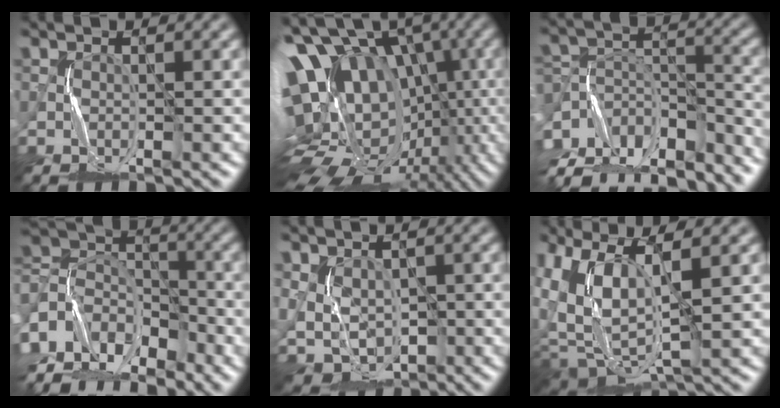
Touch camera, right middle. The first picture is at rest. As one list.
[{"total": 16.8, "force": [-0.1, 12.0, 11.8], "torque": [-0.187, 0.005, 0.036]}, {"total": 12.0, "force": [-10.0, 5.0, 4.6], "torque": [-0.079, 0.022, -0.138]}, {"total": 8.7, "force": [-5.8, 5.7, 3.1], "torque": [-0.067, 0.021, -0.129]}, {"total": 3.9, "force": [-0.2, 3.3, 2.1], "torque": [-0.041, -0.012, 0.007]}, {"total": 8.0, "force": [2.4, 4.1, 6.5], "torque": [-0.139, -0.007, 0.060]}]